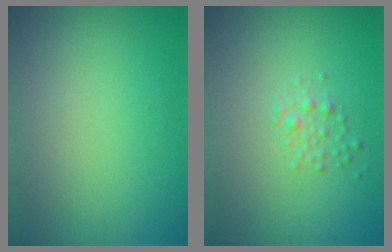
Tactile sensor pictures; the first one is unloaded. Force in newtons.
{"total": 1.4, "press": 1.4, "slide": 0.0}